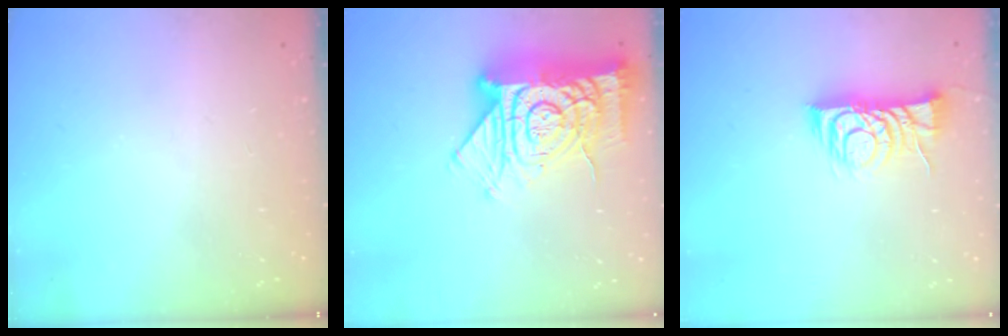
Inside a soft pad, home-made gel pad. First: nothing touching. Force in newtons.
{"total": 21.4, "press": 21.3, "slide": 2.0}
{"total": 9.2, "press": 9.2, "slide": 0.3}